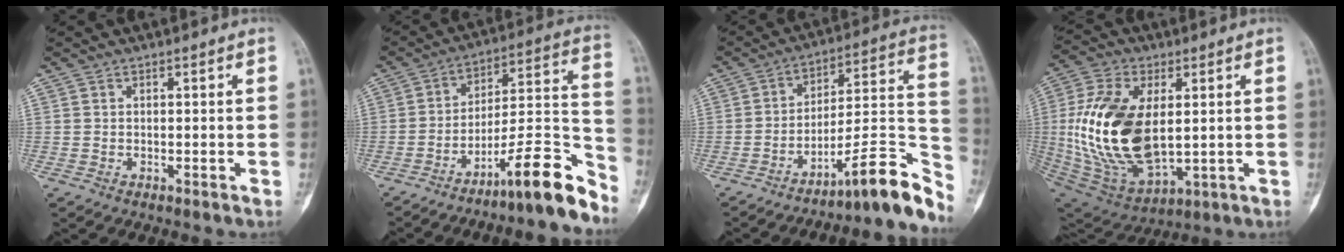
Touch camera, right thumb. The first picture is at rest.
{"total": 15.5, "force": [-11.6, 2.0, 10.1], "torque": [-0.129, 0.122, -0.181]}
{"total": 17.7, "force": [-12.0, 3.8, 12.5], "torque": [-0.130, 0.126, -0.172]}
{"total": 22.9, "force": [1.7, 12.6, 19.0], "torque": [-0.378, -0.016, 0.045]}